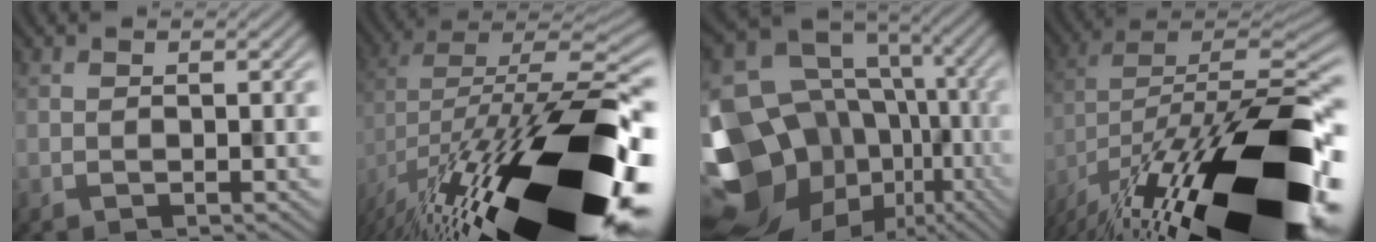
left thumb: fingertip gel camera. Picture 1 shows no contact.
{"total": 18.8, "force": [-7.3, 7.8, 15.5], "torque": [-0.281, -0.050, -0.089]}
{"total": 18.8, "force": [-5.6, 14.8, 10.3], "torque": [-0.245, -0.017, -0.040]}
{"total": 19.2, "force": [-10.0, 6.4, 15.0], "torque": [-0.260, -0.032, -0.141]}